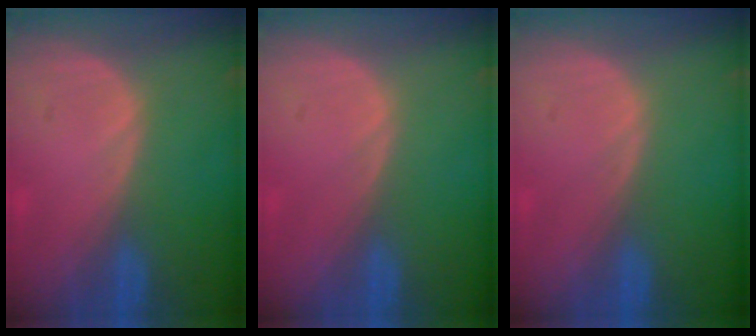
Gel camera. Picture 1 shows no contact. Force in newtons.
{"total": 0.0}
{"total": 0.0}